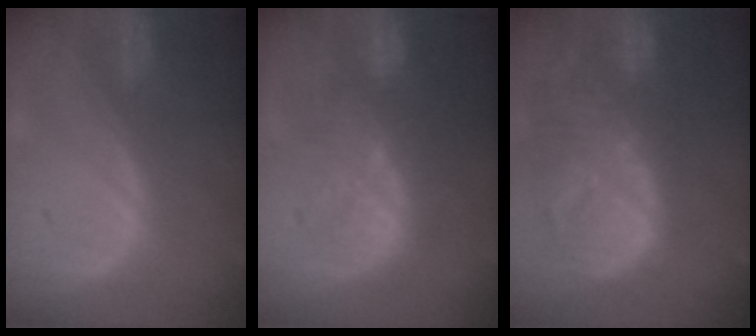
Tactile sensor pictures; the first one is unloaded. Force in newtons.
{"total": 9.3, "press": 9.1, "slide": 2.1}
{"total": 13.2, "press": 11.5, "slide": 6.6}